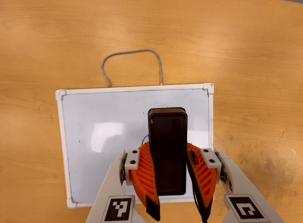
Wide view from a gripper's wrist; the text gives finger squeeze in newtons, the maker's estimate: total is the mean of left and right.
{"total": 8.0, "left": 7.2, "right": 8.7}